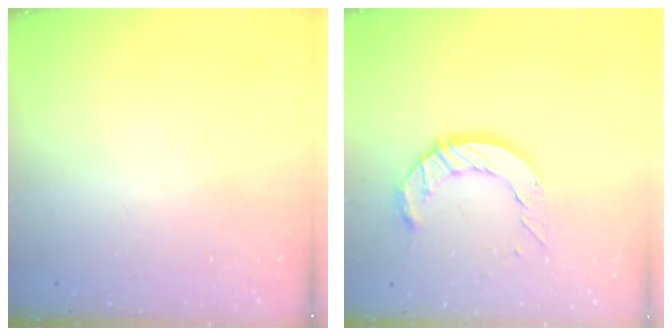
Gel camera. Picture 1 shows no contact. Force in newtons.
{"total": 11.2, "press": 11.1, "slide": 0.9}